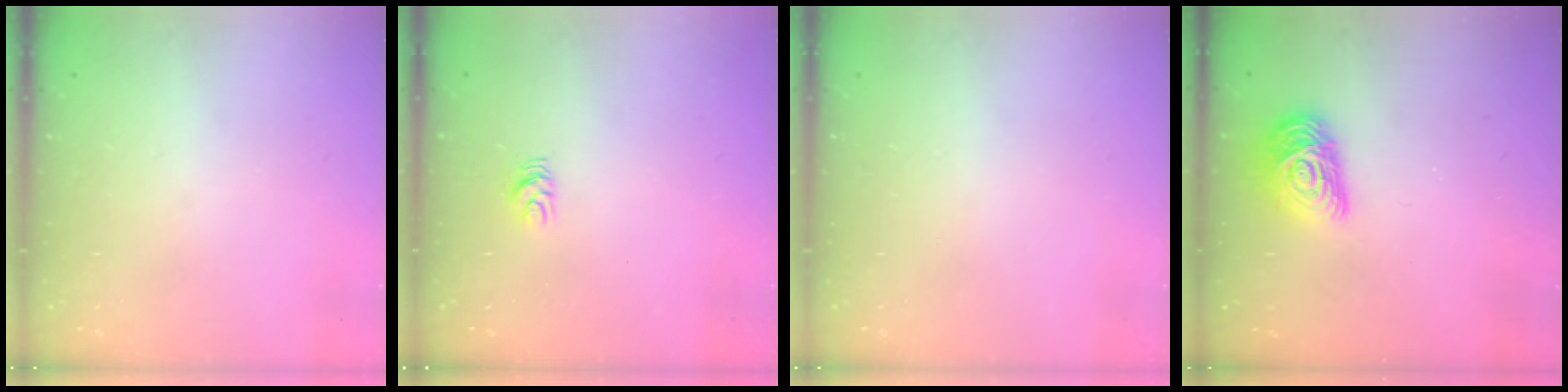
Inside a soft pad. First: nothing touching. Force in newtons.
{"total": 5.1, "press": 5.1, "slide": 0.5}
{"total": 0.0}
{"total": 12.6, "press": 12.6, "slide": 0.5}